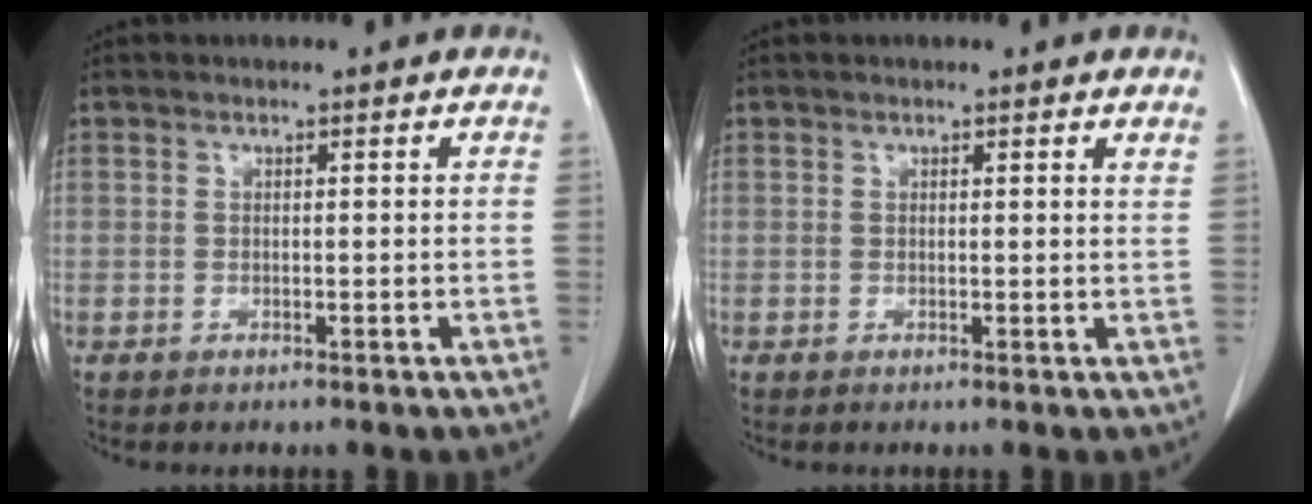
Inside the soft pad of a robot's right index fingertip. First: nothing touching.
{"total": 1.0, "force": [0.9, 0.0, 0.3], "torque": [-0.011, -0.004, 0.004]}